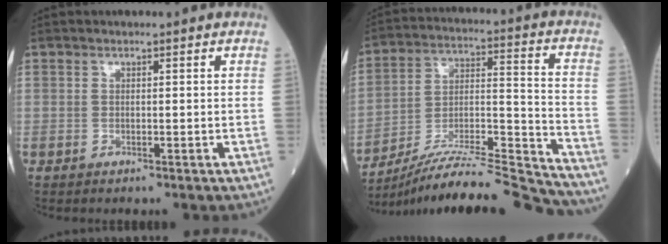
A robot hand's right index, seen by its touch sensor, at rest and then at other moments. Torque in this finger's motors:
{"motor_torque": [0.56, -1.58, 0.60, 0.05]}